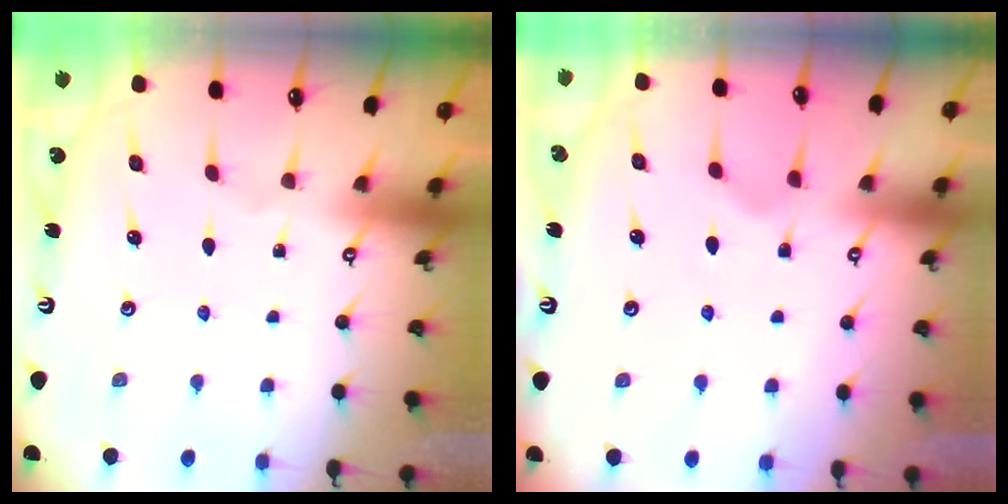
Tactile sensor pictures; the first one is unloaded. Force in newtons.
{"total": 0.7, "press": 0.0, "slide": 0.7}